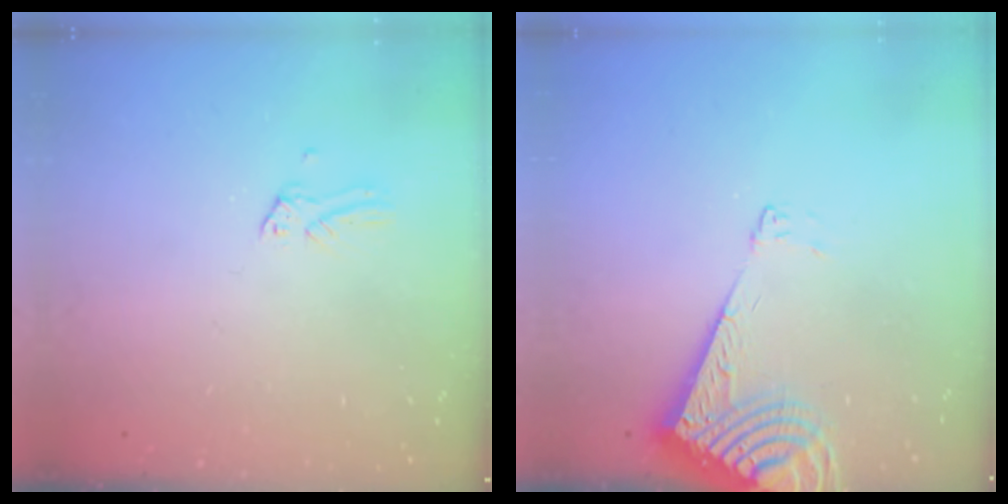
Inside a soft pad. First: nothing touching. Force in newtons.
{"total": 10.1, "press": 10.0, "slide": 1.3}